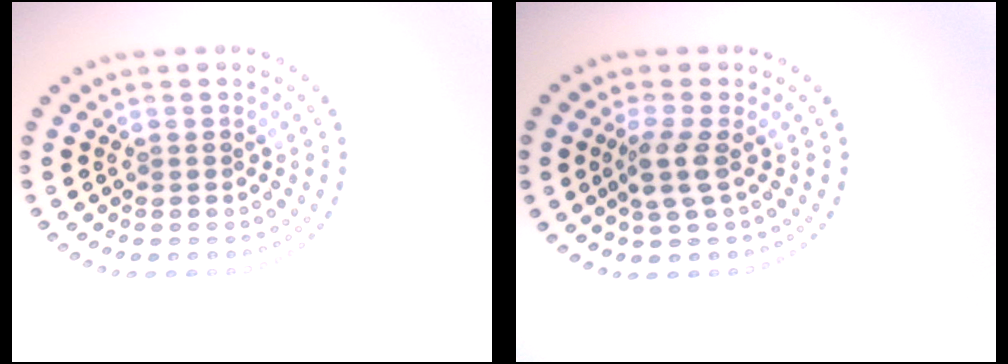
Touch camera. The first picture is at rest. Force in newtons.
{"total": 2.4, "press": 1.9, "slide": 1.5}